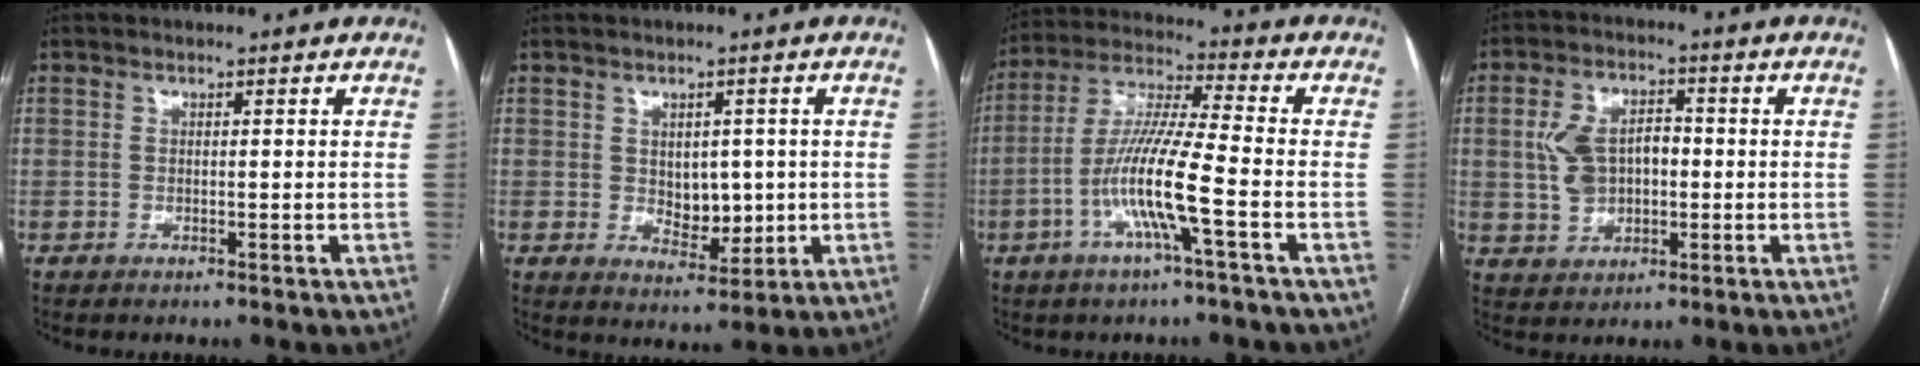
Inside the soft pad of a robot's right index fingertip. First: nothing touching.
{"total": 5.4, "force": [0.3, 3.5, 4.1], "torque": [-0.056, -0.004, 0.018]}
{"total": 11.8, "force": [-3.8, -0.1, 11.2], "torque": [-0.226, -0.001, -0.080]}
{"total": 8.2, "force": [0.3, 5.4, 6.1], "torque": [-0.127, 0.021, 0.013]}